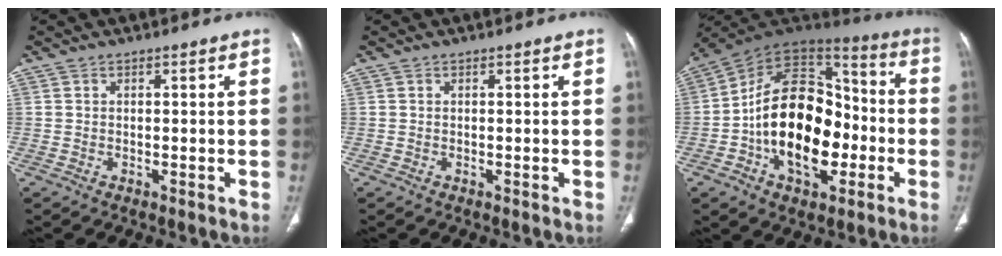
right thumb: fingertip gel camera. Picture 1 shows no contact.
{"total": 0.0}
{"total": 23.4, "force": [-4.9, 14.2, 18.0], "torque": [-0.260, 0.045, -0.081]}